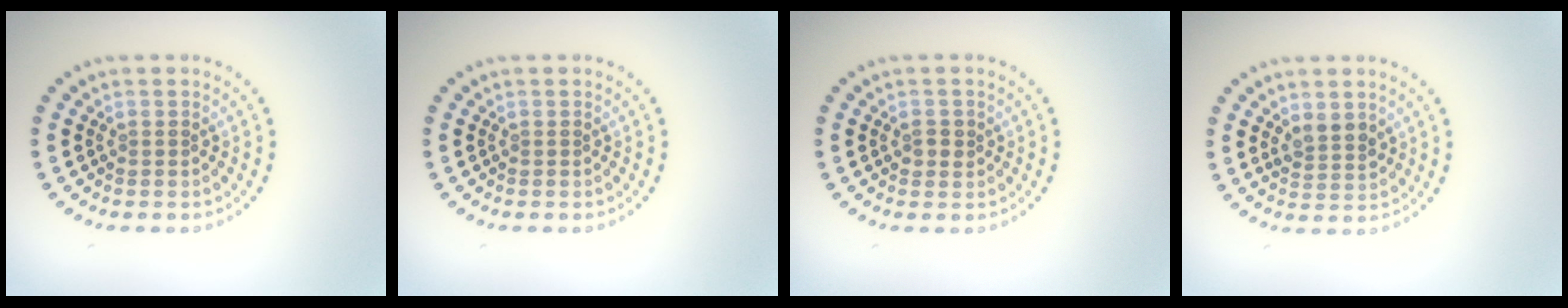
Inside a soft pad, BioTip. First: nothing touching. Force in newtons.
{"total": 0.0}
{"total": 1.4, "press": 1.3, "slide": 0.2}
{"total": 2.4, "press": 2.2, "slide": 0.9}